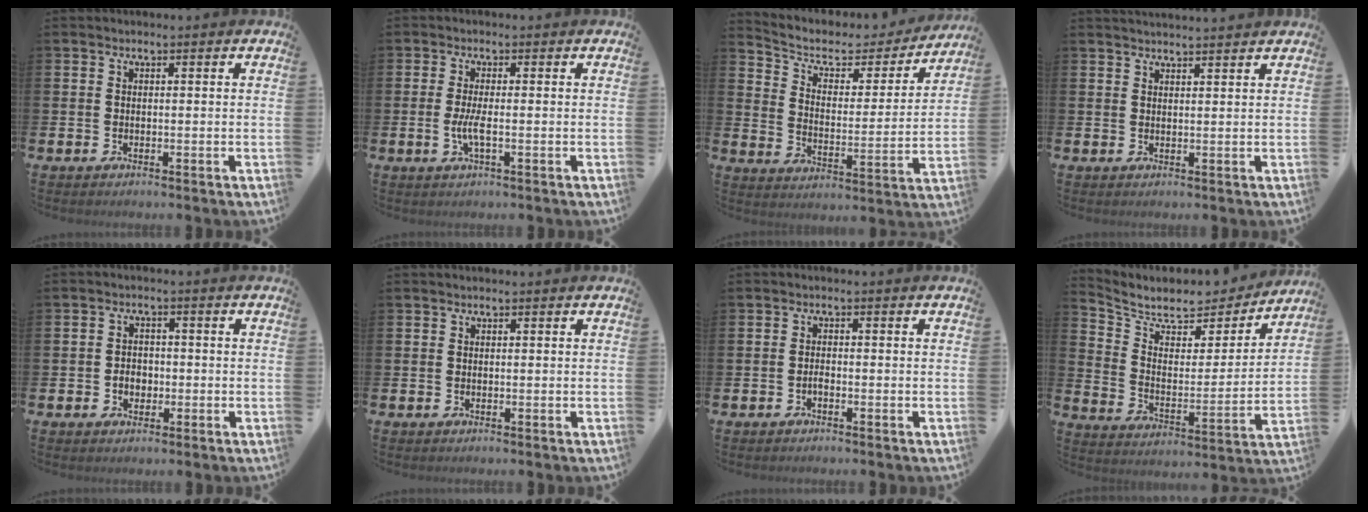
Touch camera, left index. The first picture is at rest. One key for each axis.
{"total": 2.5, "fx": -0.5, "fy": 0.4, "fz": 2.5, "tx": -0.045, "ty": -0.002, "tz": -0.011}
{"total": 6.5, "fx": 5.4, "fy": 2.9, "fz": 2.1, "tx": -0.062, "ty": -0.041, "tz": 0.085}
{"total": 2.1, "fx": 2.1, "fy": -0.1, "fz": 0.1, "tx": 0.010, "ty": -0.015, "tz": 0.035}
{"total": 2.4, "fx": -0.6, "fy": 1.9, "fz": 1.3, "tx": -0.011, "ty": -0.002, "tz": -0.018}
{"total": 0.0}
{"total": 0.8, "fx": -0.6, "fy": 0.2, "fz": 0.5, "tx": -0.003, "ty": -0.008, "tz": -0.012}
{"total": 7.6, "fx": 6.8, "fy": 3.0, "fz": 1.8, "tx": -0.068, "ty": -0.060, "tz": 0.114}